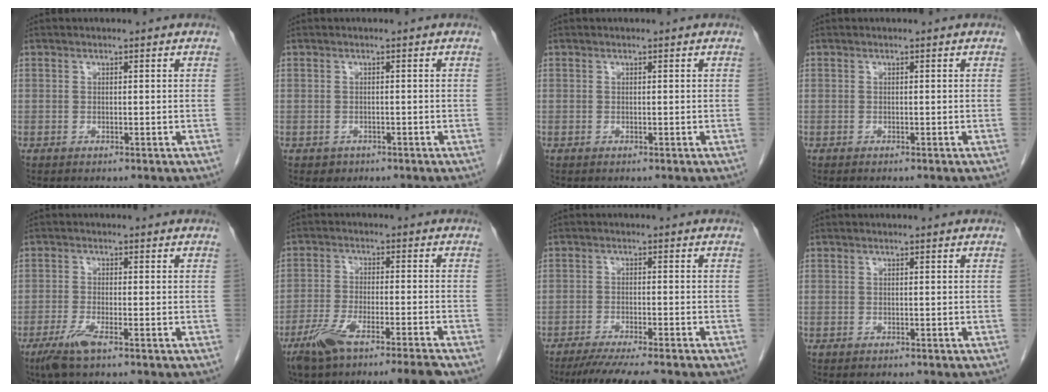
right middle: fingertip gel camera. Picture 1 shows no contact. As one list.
[{"total": 1.1, "force": [-0.6, 0.9, 0.0], "torque": [-0.004, 0.003, -0.006]}, {"total": 0.0}, {"total": 0.5, "force": [-0.5, 0.1, 0.2], "torque": [-0.006, -0.001, -0.008]}, {"total": 3.7, "force": [-2.4, 0.1, 2.8], "torque": [-0.065, -0.011, -0.050]}, {"total": 9.0, "force": [-6.8, 0.0, 5.9], "torque": [-0.103, -0.016, -0.121]}, {"total": 9.7, "force": [-8.4, 0.1, 4.9], "torque": [-0.061, -0.021, -0.127]}, {"total": 0.9, "force": [-0.8, 0.2, 0.2], "torque": [-0.009, -0.002, -0.012]}]